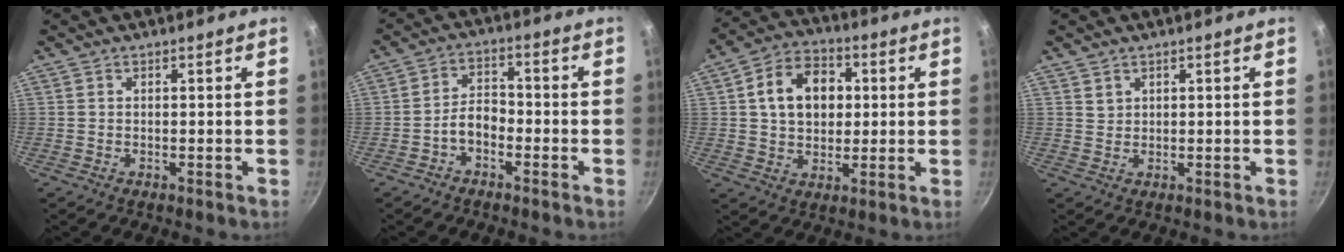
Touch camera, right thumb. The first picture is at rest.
{"total": 4.8, "force": [-2.4, 2.9, 3.0], "torque": [-0.039, 0.035, -0.048]}
{"total": 12.7, "force": [2.3, 9.5, 8.1], "torque": [-0.104, 0.015, 0.031]}
{"total": 1.4, "force": [0.9, 0.9, 0.3], "torque": [0.005, 0.002, 0.019]}